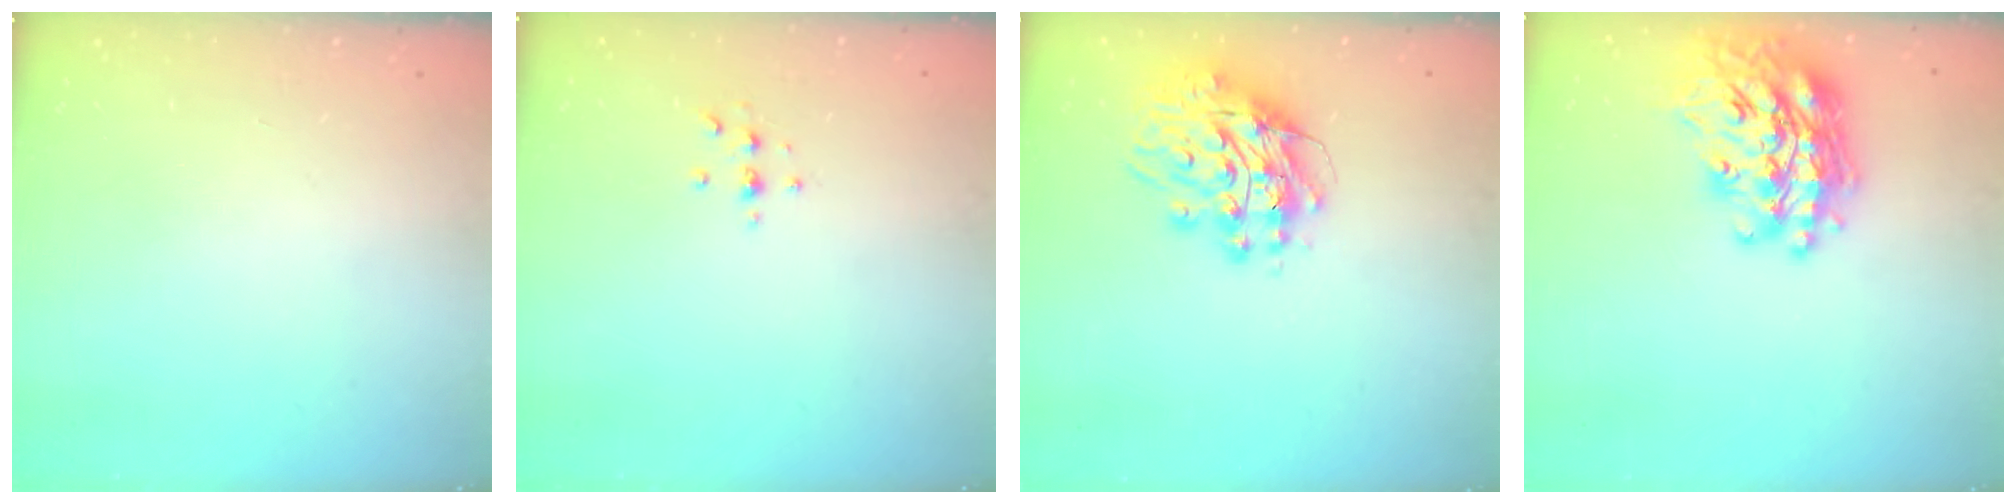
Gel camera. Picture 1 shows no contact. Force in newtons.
{"total": 2.8, "press": 2.7, "slide": 0.3}
{"total": 13.7, "press": 13.7, "slide": 1.5}
{"total": 27.4, "press": 27.3, "slide": 2.4}